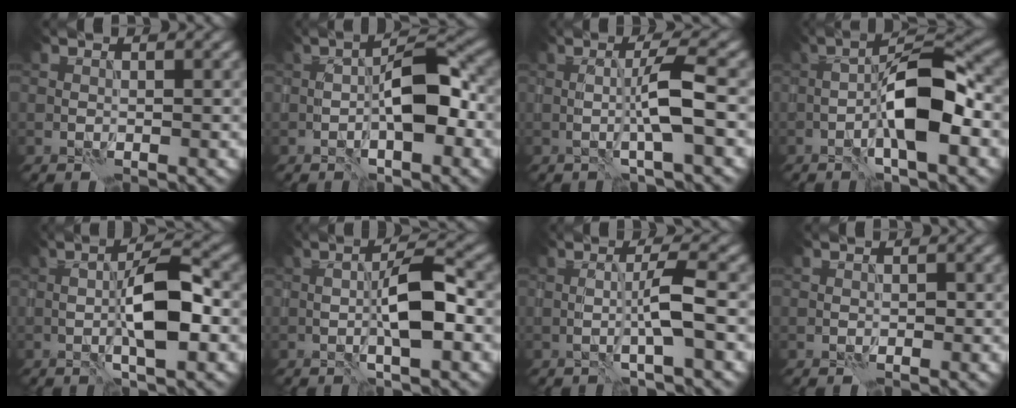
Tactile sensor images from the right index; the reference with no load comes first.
{"total": 4.5, "force": [-0.6, 1.2, 4.3], "torque": [-0.088, 0.005, -0.020]}
{"total": 2.8, "force": [0.4, -0.2, 2.8], "torque": [-0.067, -0.003, -0.006]}
{"total": 6.4, "force": [-1.6, 1.4, 6.1], "torque": [-0.118, 0.014, -0.037]}
{"total": 5.0, "force": [0.2, 0.9, 4.9], "torque": [-0.105, 0.000, -0.005]}
{"total": 3.9, "force": [0.1, 0.6, 3.9], "torque": [-0.088, 0.003, -0.007]}
{"total": 2.1, "force": [0.3, -0.3, 2.1], "torque": [-0.055, -0.003, -0.008]}
{"total": 0.5, "force": [0.1, -0.3, -0.4], "torque": [-0.013, -0.007, -0.002]}